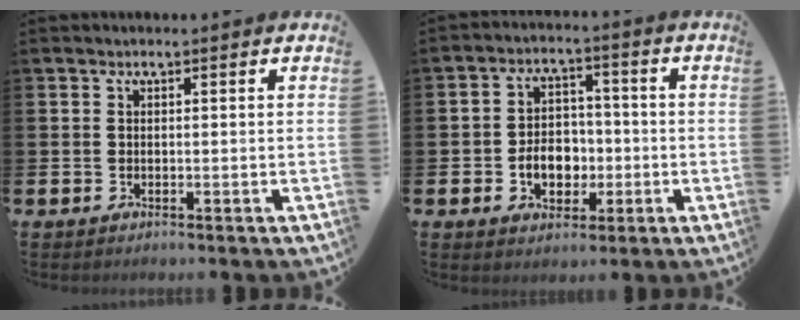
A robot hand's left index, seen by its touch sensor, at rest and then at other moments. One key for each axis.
{"total": 5.6, "fx": -1.5, "fy": 4.2, "fz": 3.4, "tx": -0.046, "ty": 0.005, "tz": -0.034}